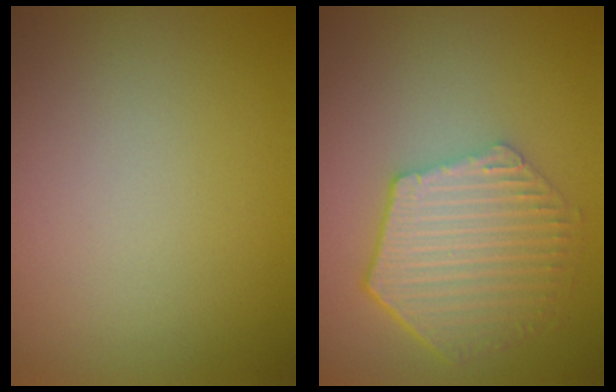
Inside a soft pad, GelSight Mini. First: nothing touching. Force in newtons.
{"total": 5.9, "press": 4.8, "slide": 3.5}